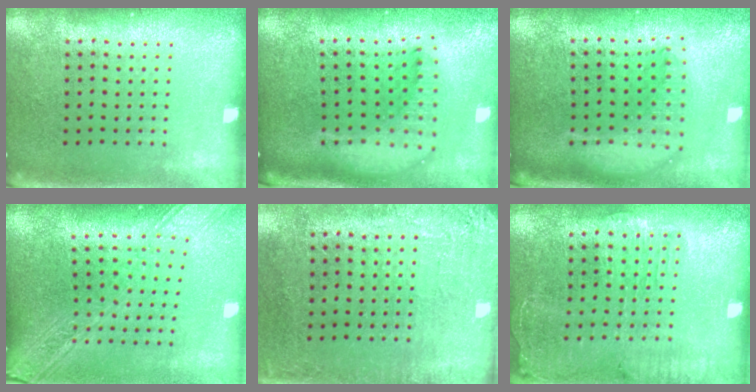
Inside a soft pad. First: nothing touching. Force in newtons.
{"total": 1.9, "press": 1.5, "slide": 1.2}
{"total": 1.9, "press": 1.6, "slide": 1.2}
{"total": 2.7, "press": 2.1, "slide": 1.6}
{"total": 2.7, "press": 2.4, "slide": 1.3}
{"total": 1.7, "press": 1.6, "slide": 0.6}